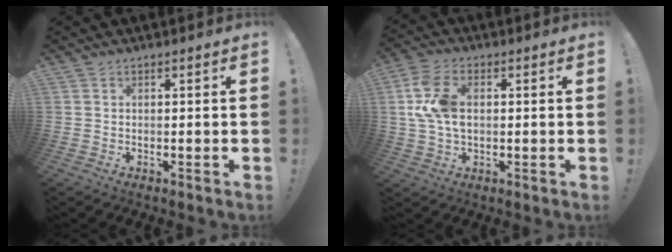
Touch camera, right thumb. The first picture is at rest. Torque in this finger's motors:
{"motor_torque": [1.11, 1.43, 1.26, 0.08, 0.12]}